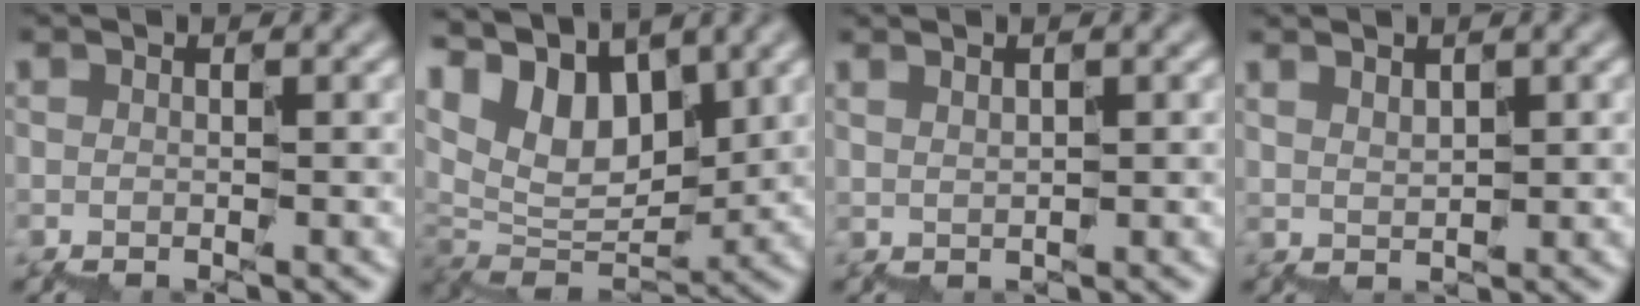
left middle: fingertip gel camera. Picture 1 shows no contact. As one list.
[{"total": 7.1, "force": [4.8, 3.6, 3.8], "torque": [-0.085, 0.012, 0.081]}, {"total": 0.9, "force": [0.9, 0.2, -0.3], "torque": [0.006, 0.004, 0.017]}, {"total": 1.5, "force": [1.4, 0.1, -0.6], "torque": [0.007, 0.000, 0.030]}]